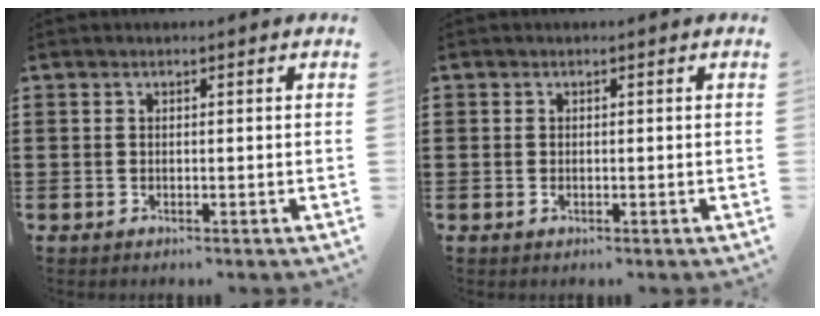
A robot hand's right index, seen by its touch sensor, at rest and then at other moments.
{"total": 0.6, "force": [-0.3, 0.4, 0.4], "torque": [-0.008, -0.002, -0.005]}